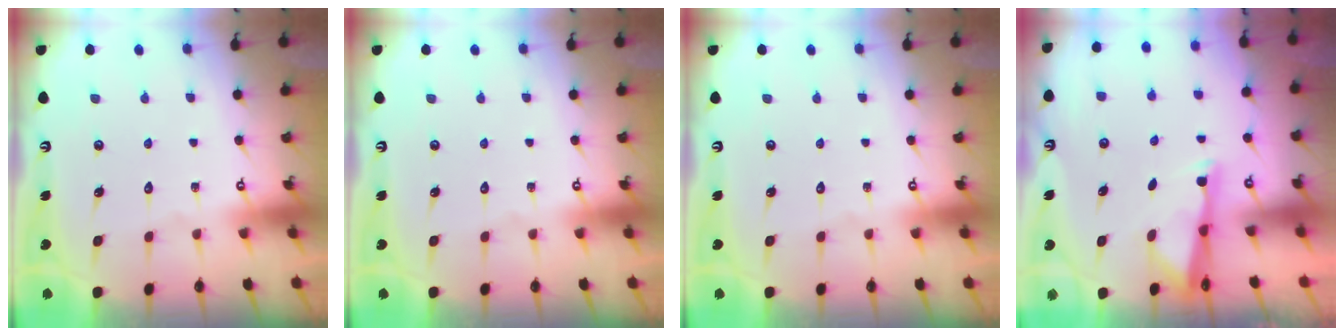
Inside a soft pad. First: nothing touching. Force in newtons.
{"total": 0.0}
{"total": 0.0}
{"total": 3.0, "press": 2.9, "slide": 0.5}